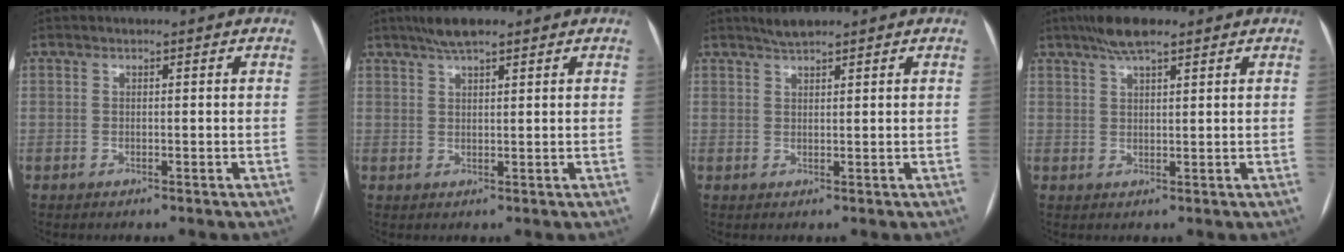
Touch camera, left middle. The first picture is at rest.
{"total": 4.6, "force": [3.4, 0.9, 3.0], "torque": [-0.059, 0.014, 0.060]}
{"total": 2.3, "force": [2.0, 0.2, 1.0], "torque": [-0.023, 0.006, 0.038]}
{"total": 5.6, "force": [4.0, 1.1, 3.7], "torque": [-0.073, 0.017, 0.069]}